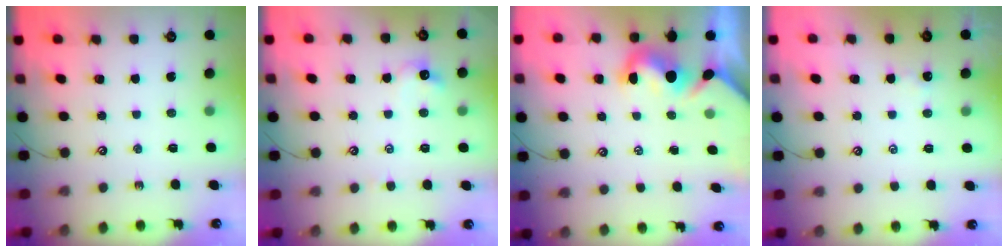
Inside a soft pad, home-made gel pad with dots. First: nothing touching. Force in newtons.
{"total": 2.4, "press": 2.4, "slide": 0.4}
{"total": 2.0, "press": 1.8, "slide": 0.9}
{"total": 3.2, "press": 3.2, "slide": 0.1}